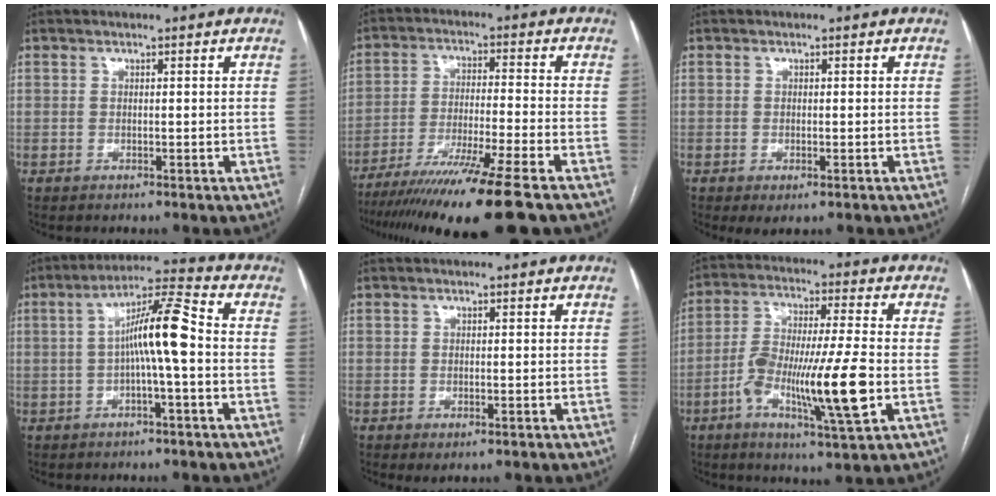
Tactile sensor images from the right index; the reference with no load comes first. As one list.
[{"total": 17.7, "force": [-13.6, -1.2, 11.2], "torque": [-0.176, -0.048, -0.223]}, {"total": 2.2, "force": [-1.0, 0.8, 1.8], "torque": [-0.027, -0.004, -0.008]}, {"total": 9.2, "force": [-0.6, 0.4, 9.2], "torque": [-0.161, 0.025, -0.015]}, {"total": 1.6, "force": [-0.7, 0.6, 1.3], "torque": [-0.020, -0.003, -0.005]}, {"total": 14.6, "force": [-4.1, 1.0, 14.0], "torque": [-0.265, -0.005, -0.072]}]